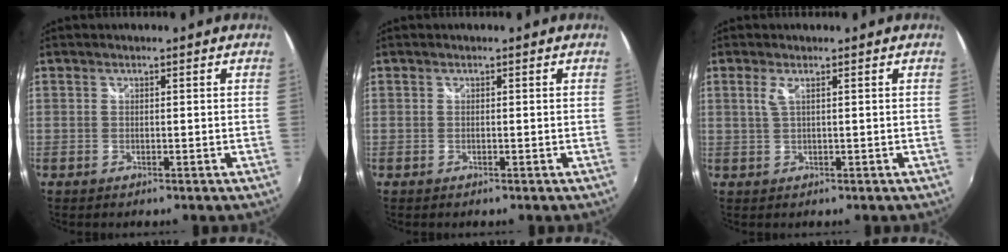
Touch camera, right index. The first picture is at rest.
{"total": 0.0}
{"total": 1.6, "force": [0.5, -0.1, 1.5], "torque": [-0.029, 0.001, 0.009]}